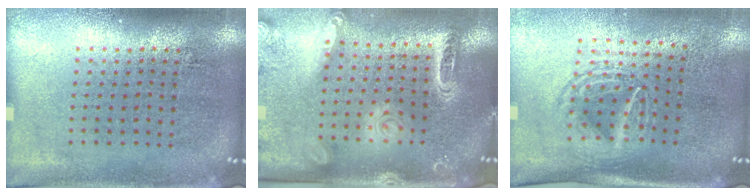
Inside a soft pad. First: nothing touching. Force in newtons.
{"total": 2.3, "press": 2.0, "slide": 1.2}
{"total": 1.7, "press": 1.4, "slide": 1.0}